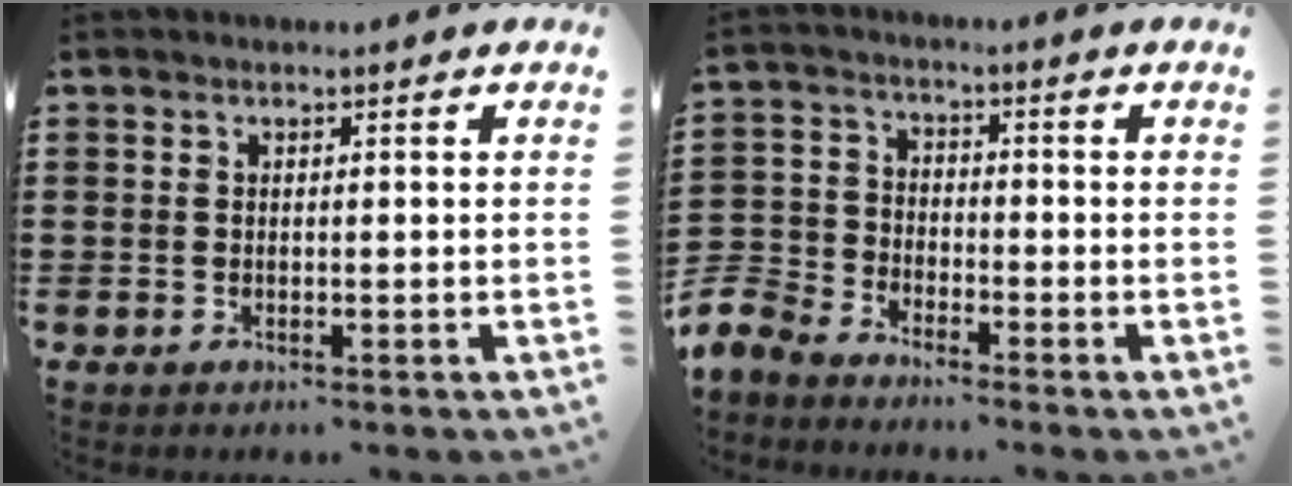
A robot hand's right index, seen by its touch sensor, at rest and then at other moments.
{"total": 5.8, "force": [-5.6, 1.3, 0.9], "torque": [-0.049, -0.004, -0.118]}